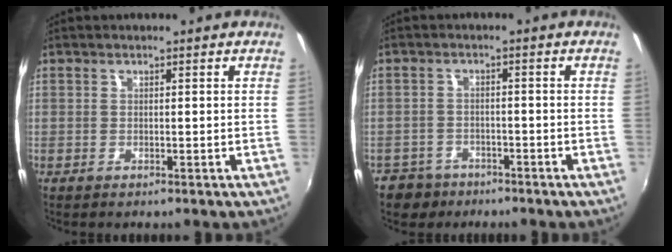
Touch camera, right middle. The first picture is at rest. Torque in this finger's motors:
{"motor_torque": [0.20, -0.15, 0.02, -0.01]}